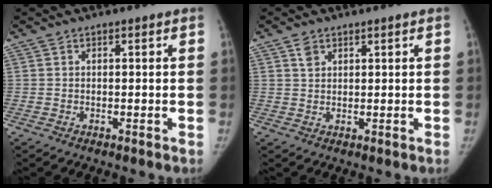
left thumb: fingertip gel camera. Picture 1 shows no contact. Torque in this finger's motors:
{"motor_torque": [0.49, 0.26, 0.09, -0.43, 0.05]}